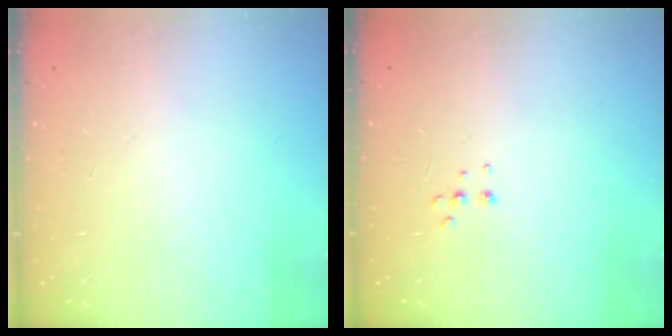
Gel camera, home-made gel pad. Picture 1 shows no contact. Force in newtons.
{"total": 3.4, "press": 3.3, "slide": 0.6}